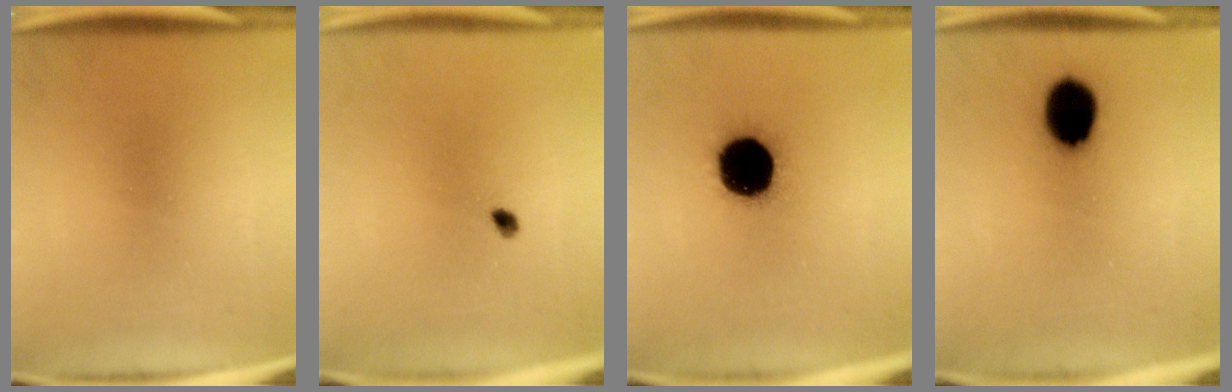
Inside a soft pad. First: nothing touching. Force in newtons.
{"total": 1.2}
{"total": 19.3}
{"total": 10.8}